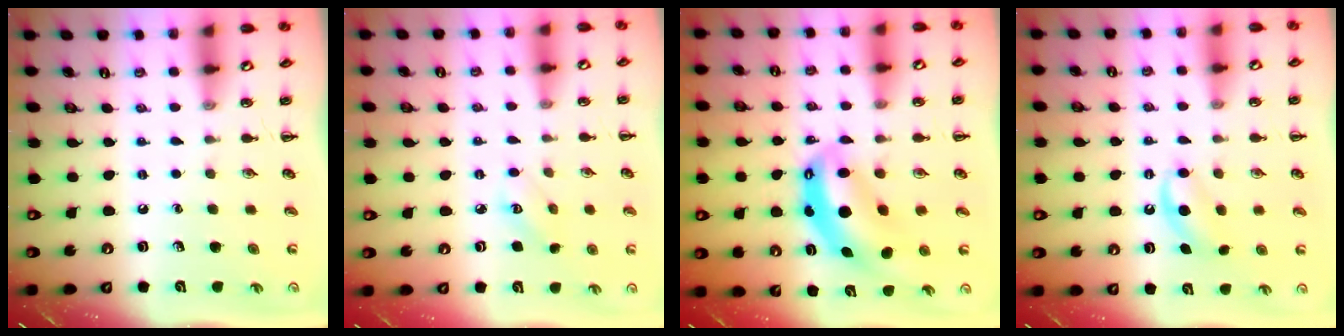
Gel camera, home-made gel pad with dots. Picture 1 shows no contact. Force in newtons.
{"total": 3.6, "press": 3.5, "slide": 1.1}
{"total": 9.2, "press": 8.9, "slide": 2.4}
{"total": 5.5, "press": 5.3, "slide": 1.6}